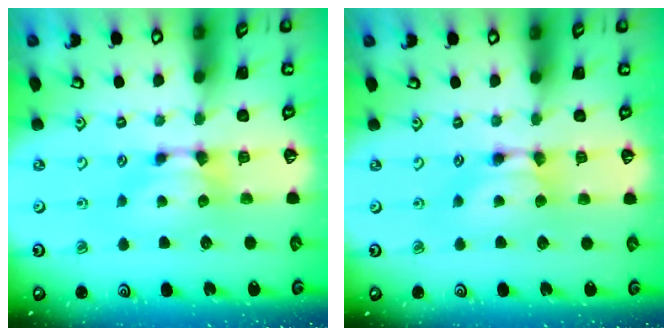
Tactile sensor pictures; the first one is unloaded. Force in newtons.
{"total": 1.7, "press": 1.7, "slide": 0.2}